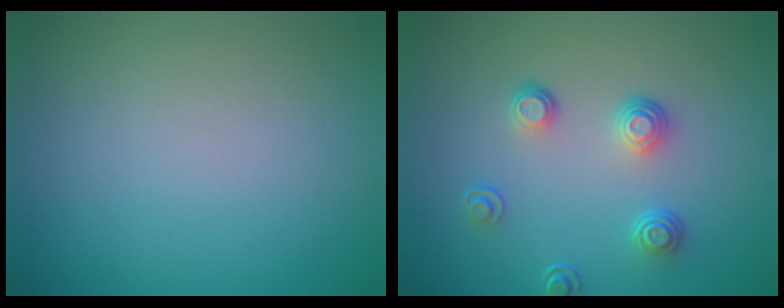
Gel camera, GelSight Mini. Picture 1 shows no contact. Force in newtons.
{"total": 2.6, "press": 1.7, "slide": 2.0}